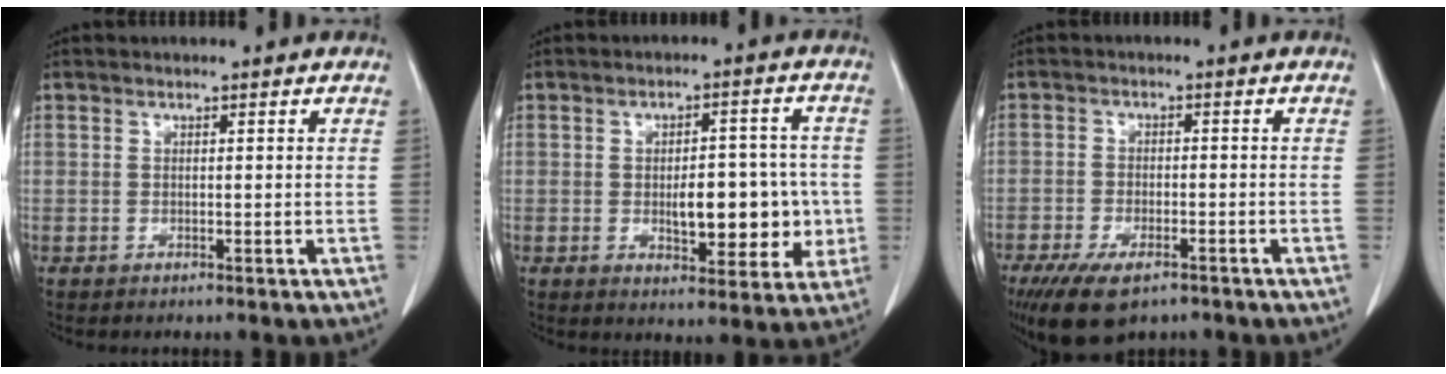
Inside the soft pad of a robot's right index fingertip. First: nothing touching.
{"total": 10.0, "force": [-1.2, 4.5, 8.8], "torque": [-0.110, 0.014, -0.006]}
{"total": 9.4, "force": [-6.4, 3.8, 5.8], "torque": [-0.101, -0.013, -0.103]}